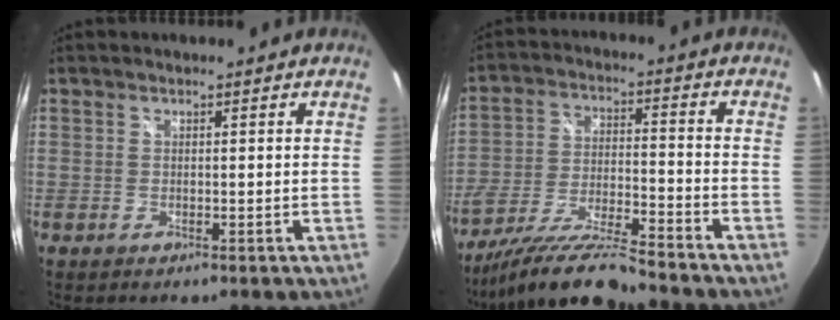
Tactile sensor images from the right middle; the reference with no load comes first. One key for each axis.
{"total": 13.8, "fx": -12.3, "fy": -0.1, "fz": 6.2, "tx": -0.124, "ty": -0.024, "tz": -0.226}